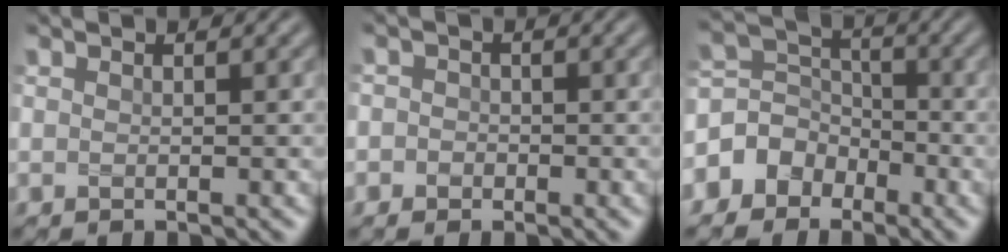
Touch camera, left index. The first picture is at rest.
{"total": 1.8, "force": [-0.2, 1.8, 0.5], "torque": [0.013, 0.006, -0.025]}
{"total": 5.0, "force": [-2.5, 4.1, 1.3], "torque": [-0.007, 0.016, -0.070]}